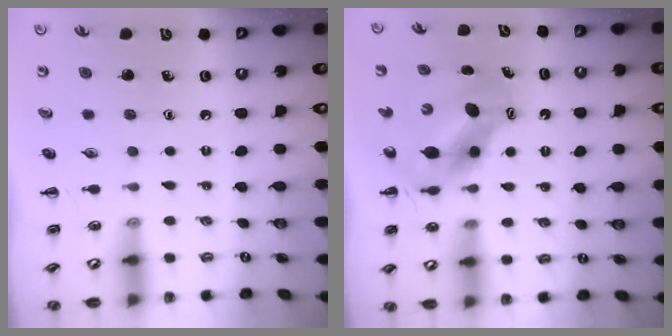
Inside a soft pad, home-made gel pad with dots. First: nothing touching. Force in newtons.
{"total": 7.2, "press": 7.1, "slide": 1.5}